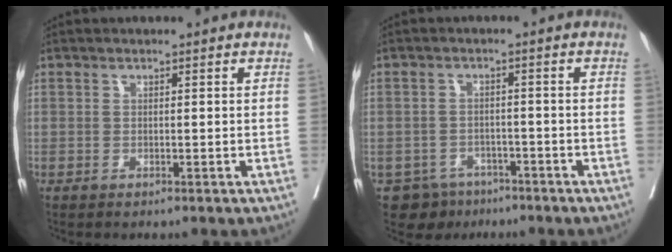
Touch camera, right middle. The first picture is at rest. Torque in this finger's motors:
{"motor_torque": [0.36, -0.39, -0.02, -0.02]}